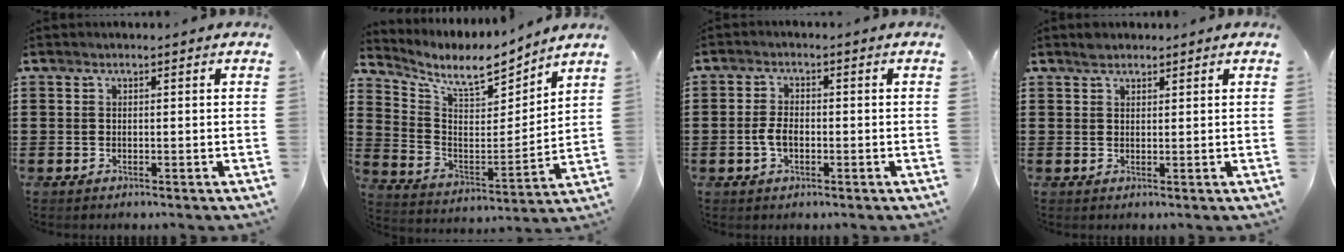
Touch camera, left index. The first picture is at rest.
{"total": 8.1, "force": [7.0, 2.0, 3.5], "torque": [-0.092, -0.044, 0.119]}
{"total": 3.4, "force": [-0.7, 1.7, 2.8], "torque": [-0.074, -0.005, -0.019]}
{"total": 1.6, "force": [1.5, 0.6, 0.3], "torque": [-0.008, 0.002, 0.029]}